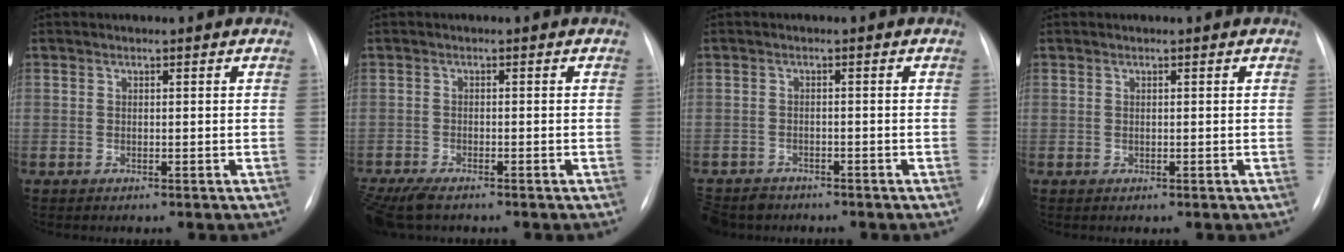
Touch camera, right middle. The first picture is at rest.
{"total": 7.6, "force": [-5.9, 2.4, 4.0], "torque": [-0.077, -0.017, -0.100]}
{"total": 7.4, "force": [-5.9, 4.2, 1.5], "torque": [-0.039, -0.009, -0.093]}
{"total": 0.0}